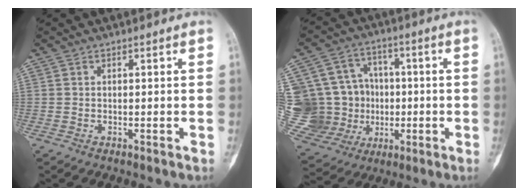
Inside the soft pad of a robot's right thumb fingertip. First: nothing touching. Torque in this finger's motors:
{"motor_torque": [0.01, 0.21, 0.15, 0.21, -0.02]}